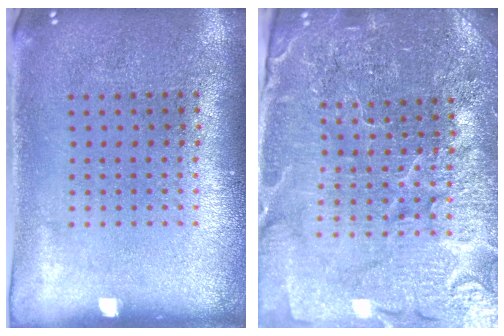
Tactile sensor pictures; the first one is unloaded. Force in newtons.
{"total": 5.0, "press": 4.7, "slide": 1.8}